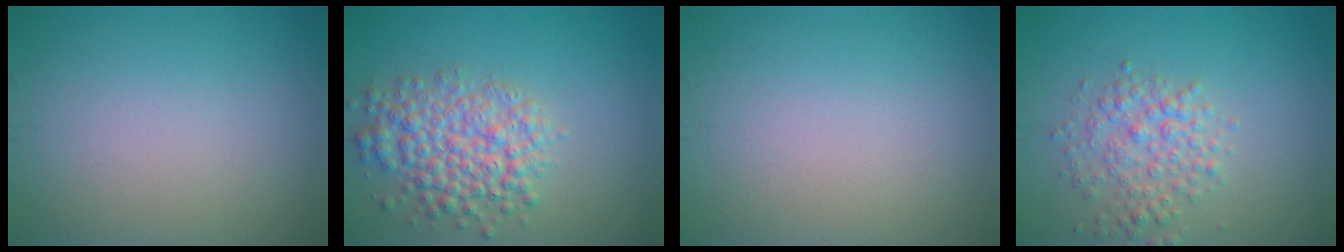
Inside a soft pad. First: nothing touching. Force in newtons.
{"total": 5.4, "press": 5.4, "slide": 0.2}
{"total": 0.0}
{"total": 3.4, "press": 3.4, "slide": 0.1}